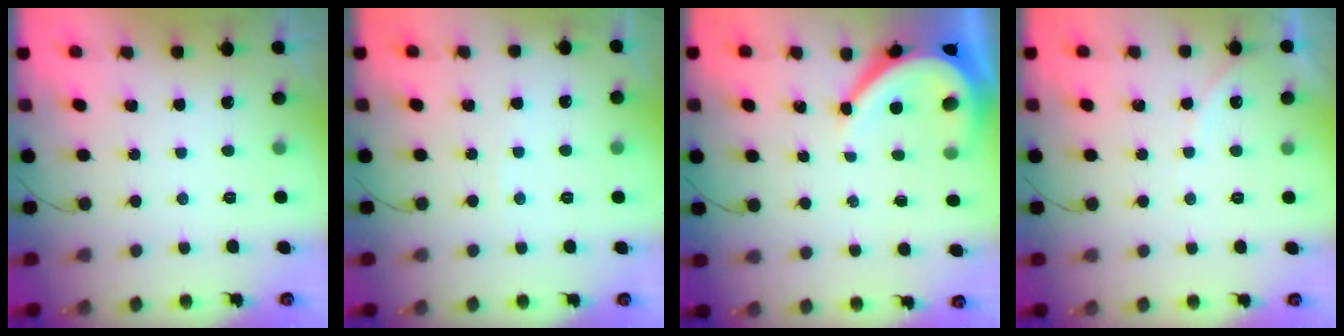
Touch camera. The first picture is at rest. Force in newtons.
{"total": 2.8, "press": 2.8, "slide": 0.3}
{"total": 9.3, "press": 9.2, "slide": 1.2}
{"total": 4.3, "press": 4.3, "slide": 0.7}